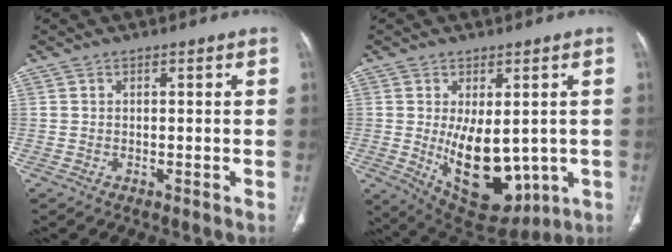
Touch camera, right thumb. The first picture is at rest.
{"total": 15.5, "force": [-1.5, 8.6, 12.8], "torque": [-0.163, -0.022, 0.011]}